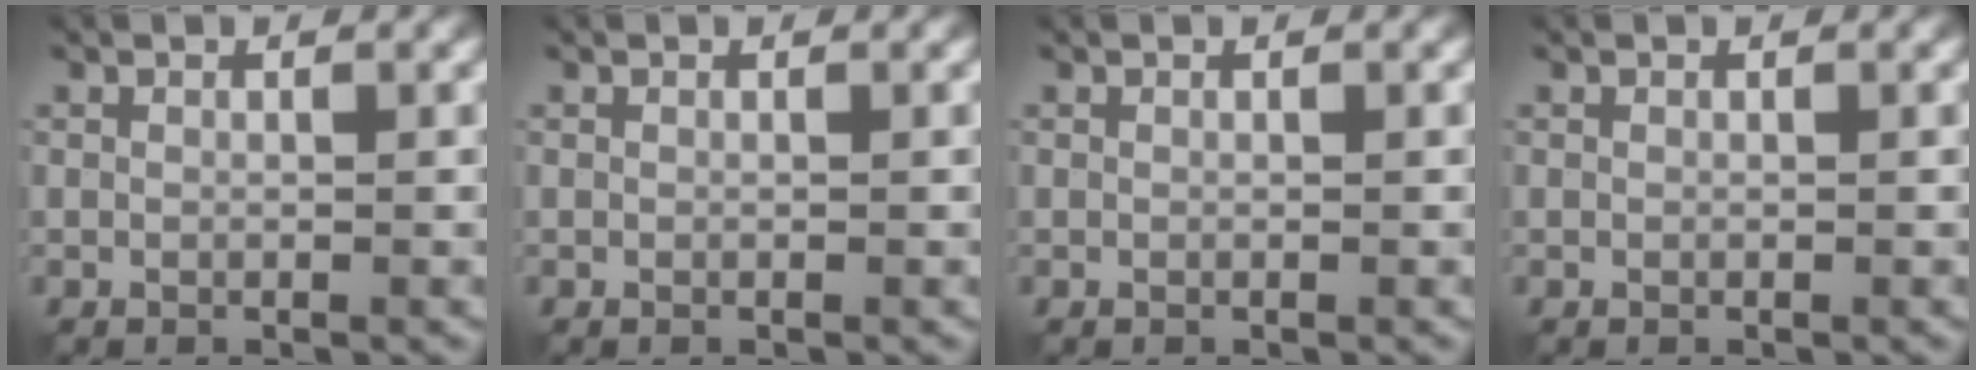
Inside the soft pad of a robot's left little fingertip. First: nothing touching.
{"total": 0.0}
{"total": 0.0}
{"total": 0.0}